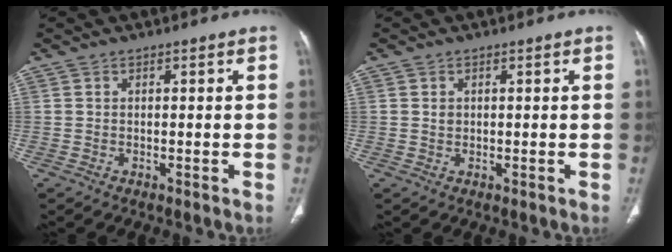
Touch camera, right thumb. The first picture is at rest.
{"total": 1.0, "force": [0.2, 0.8, 0.5], "torque": [-0.007, 0.000, 0.006]}